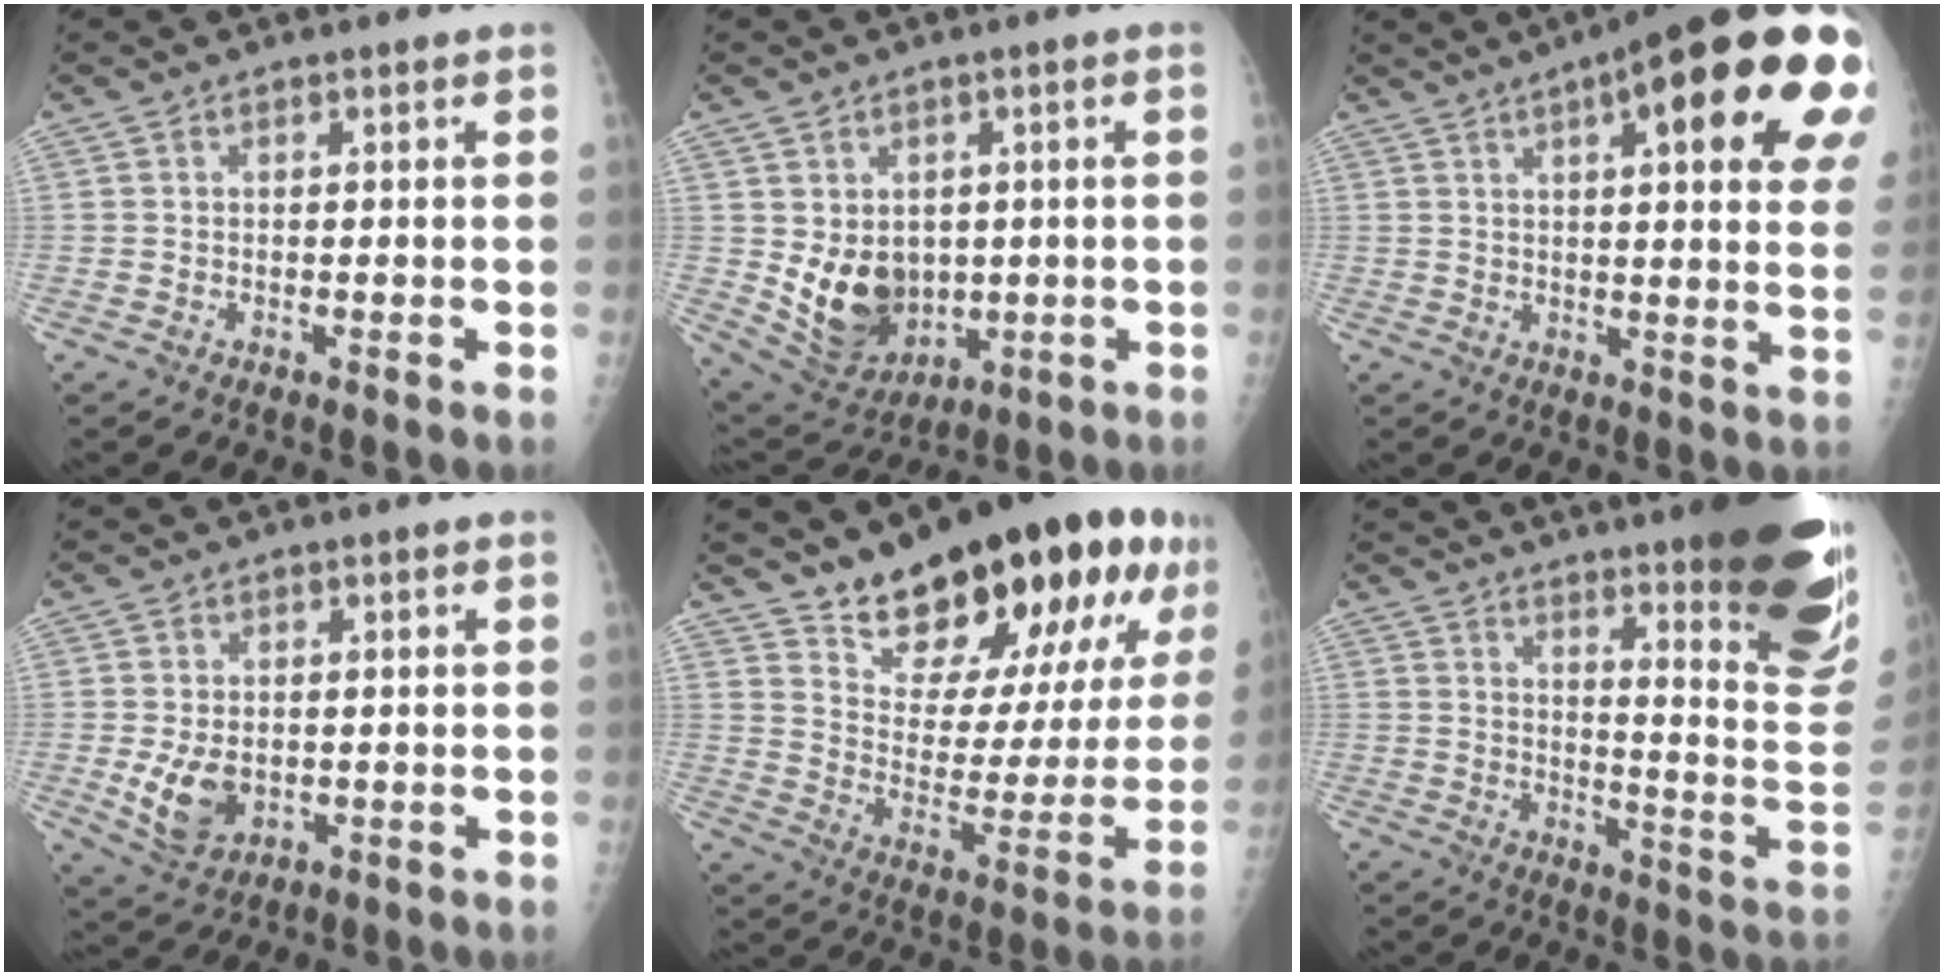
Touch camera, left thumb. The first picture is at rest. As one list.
[{"total": 11.6, "force": [-0.2, 9.2, 7.1], "torque": [-0.083, -0.015, 0.028]}, {"total": 26.4, "force": [10.7, 6.8, 23.2], "torque": [-0.247, 0.005, 0.142]}, {"total": 6.8, "force": [-1.0, 4.7, 4.7], "torque": [-0.075, -0.006, -0.004]}, {"total": 26.1, "force": [16.4, 10.1, 17.6], "torque": [-0.220, -0.073, 0.254]}, {"total": 26.8, "force": [17.7, 4.5, 19.7], "torque": [-0.204, -0.108, 0.231]}]